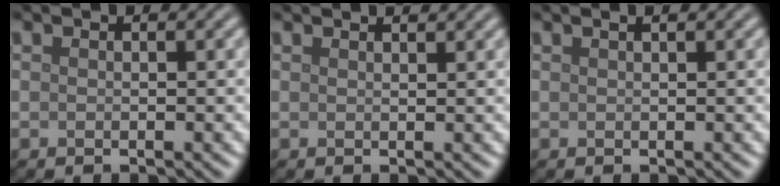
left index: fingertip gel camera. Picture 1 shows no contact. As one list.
[{"total": 1.9, "force": [1.7, 0.4, 0.7], "torque": [-0.006, 0.000, 0.012]}, {"total": 1.1, "force": [0.7, 0.3, 0.8], "torque": [-0.006, -0.001, 0.004]}]